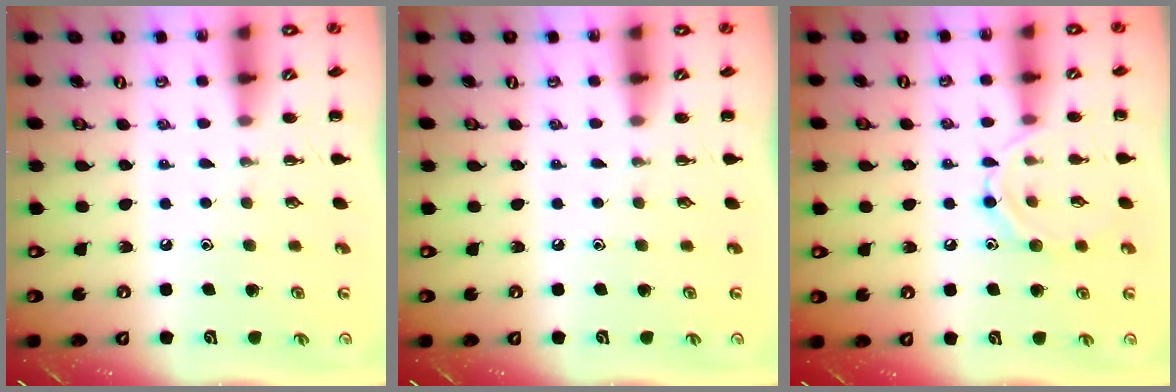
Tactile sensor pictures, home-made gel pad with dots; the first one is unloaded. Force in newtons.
{"total": 0.0}
{"total": 8.8, "press": 8.8, "slide": 0.7}